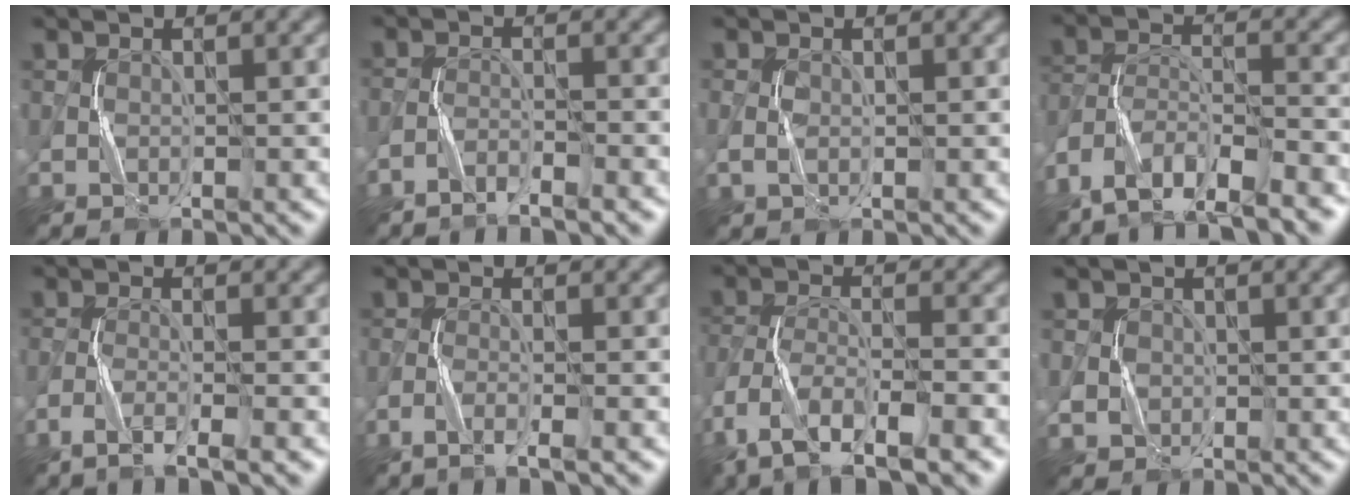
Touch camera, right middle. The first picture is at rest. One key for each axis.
{"total": 2.0, "fx": -1.9, "fy": -0.2, "fz": 0.5, "tx": -0.016, "ty": 0.003, "tz": -0.039}
{"total": 0.7, "fx": 0.0, "fy": 0.4, "fz": 0.6, "tx": -0.016, "ty": 0.002, "tz": 0.002}
{"total": 8.2, "fx": -7.2, "fy": 1.7, "fz": 3.5, "tx": -0.064, "ty": -0.002, "tz": -0.124}
{"total": 2.8, "fx": -2.1, "fy": -0.2, "fz": 1.8, "tx": -0.041, "ty": -0.002, "tz": -0.046}
{"total": 1.9, "fx": -1.5, "fy": -0.3, "fz": 1.2, "tx": -0.031, "ty": -0.001, "tz": -0.033}
{"total": 9.0, "fx": -6.5, "fy": 2.4, "fz": 5.7, "tx": -0.110, "ty": -0.006, "tz": -0.122}
{"total": 1.9, "fx": 0.2, "fy": 1.9, "fz": 0.4, "tx": -0.006, "ty": 0.000, "tz": 0.003}